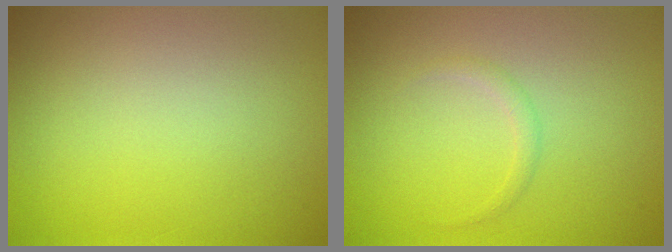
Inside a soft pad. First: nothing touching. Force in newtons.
{"total": 0.8, "press": 0.8, "slide": 0.0}